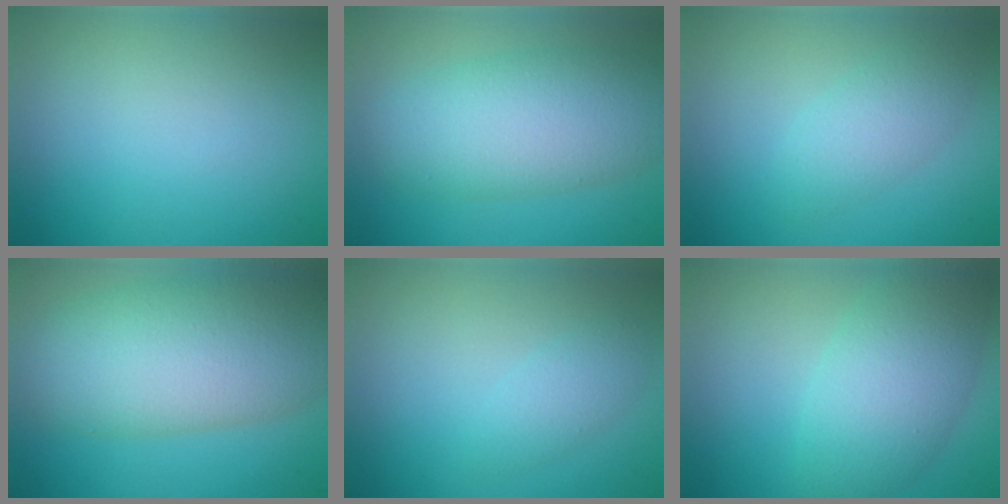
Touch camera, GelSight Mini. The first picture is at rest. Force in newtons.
{"total": 7.6, "press": 7.6, "slide": 0.2}
{"total": 2.8, "press": 2.8, "slide": 0.2}
{"total": 10.4, "press": 10.4, "slide": 0.7}
{"total": 1.7, "press": 1.7, "slide": 0.1}
{"total": 6.2, "press": 6.2, "slide": 0.1}